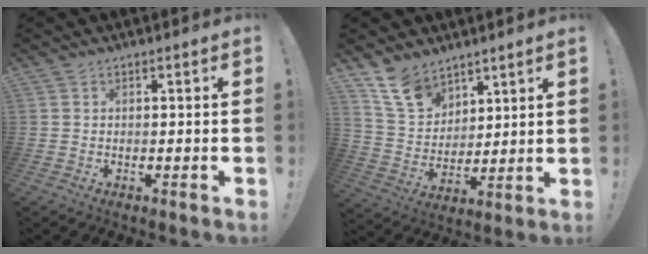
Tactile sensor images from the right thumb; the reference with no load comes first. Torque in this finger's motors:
{"motor_torque": [1.47, 1.61, -0.13, 0.19, 0.02]}